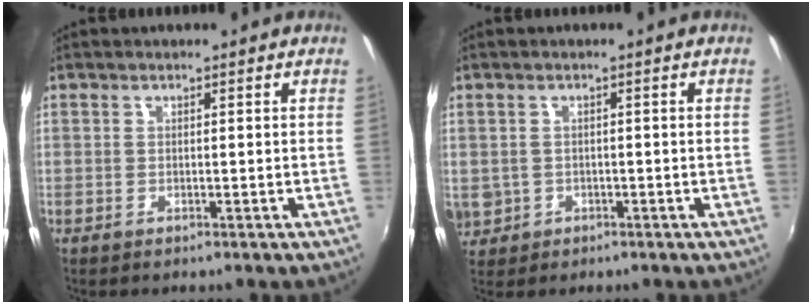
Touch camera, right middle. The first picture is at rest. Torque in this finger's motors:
{"motor_torque": [-0.08, 0.08, -0.03, -0.01]}